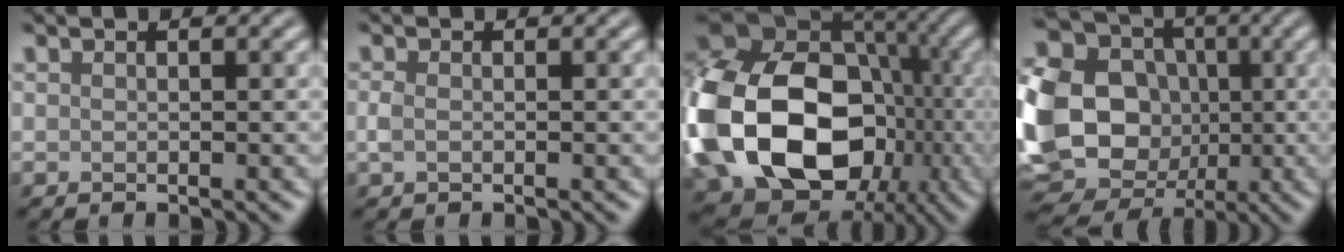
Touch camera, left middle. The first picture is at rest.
{"total": 1.1, "force": [-0.2, 0.8, 0.8], "torque": [-0.022, 0.000, -0.007]}
{"total": 21.7, "force": [-3.3, 16.8, 13.3], "torque": [-0.324, -0.029, -0.053]}
{"total": 20.6, "force": [-1.7, 17.9, 10.1], "torque": [-0.237, 0.015, -0.069]}